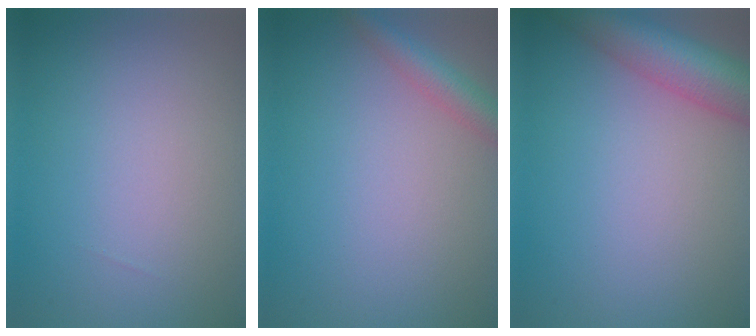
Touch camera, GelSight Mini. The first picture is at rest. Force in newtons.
{"total": 2.8, "press": 2.8, "slide": 0.1}
{"total": 7.2, "press": 7.2, "slide": 0.4}